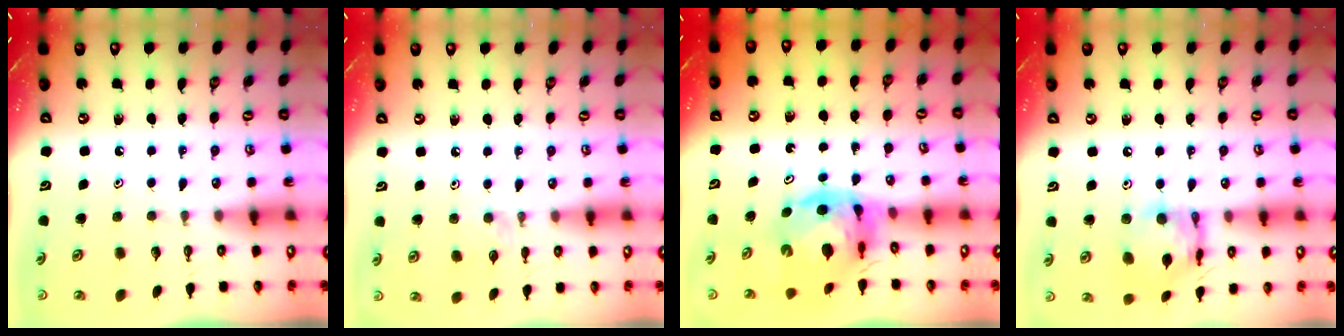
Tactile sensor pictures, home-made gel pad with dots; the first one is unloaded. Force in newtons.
{"total": 2.9, "press": 2.9, "slide": 0.3}
{"total": 9.7, "press": 9.7, "slide": 1.1}
{"total": 13.4, "press": 13.4, "slide": 1.3}